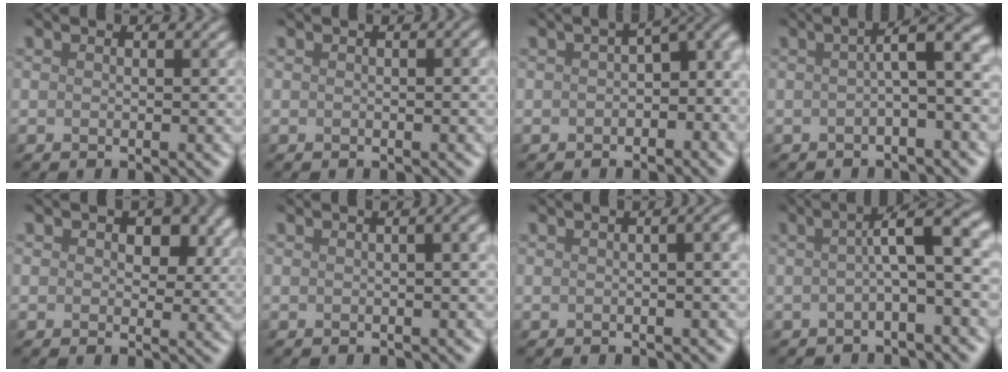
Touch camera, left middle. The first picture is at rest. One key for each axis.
{"total": 1.3, "fx": -0.3, "fy": 0.7, "fz": 1.1, "tx": -0.005, "ty": 0.007, "tz": -0.007}
{"total": 5.5, "fx": -1.9, "fy": 3.2, "fz": 4.1, "tx": -0.040, "ty": 0.007, "tz": -0.036}
{"total": 4.5, "fx": -0.8, "fy": 1.2, "fz": 4.2, "tx": -0.052, "ty": 0.016, "tz": -0.020}
{"total": 4.9, "fx": 1.6, "fy": 3.5, "fz": 3.1, "tx": -0.022, "ty": 0.014, "tz": 0.008}
{"total": 3.7, "fx": -0.6, "fy": 1.9, "fz": 3.2, "tx": -0.022, "ty": 0.012, "tz": -0.018}
{"total": 4.3, "fx": -0.8, "fy": 2.3, "fz": 3.6, "tx": -0.021, "ty": 0.012, "tz": -0.022}
{"total": 5.0, "fx": -0.5, "fy": 0.9, "fz": 4.9, "tx": -0.065, "ty": 0.024, "tz": -0.018}